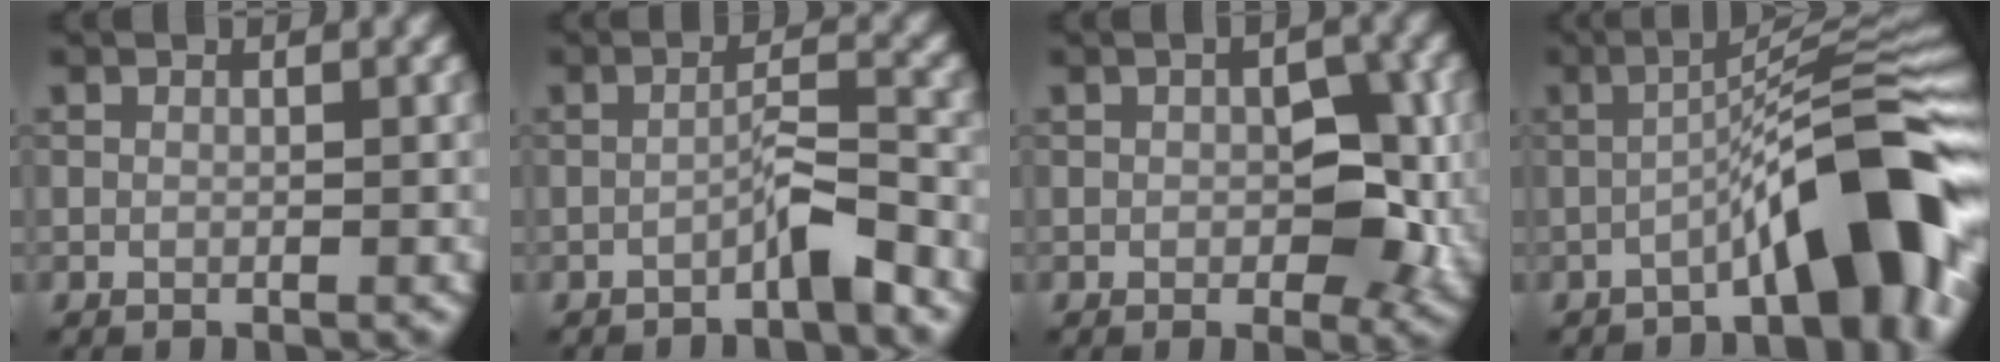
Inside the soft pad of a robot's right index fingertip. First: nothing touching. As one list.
[{"total": 2.5, "force": [-1.6, 0.2, 1.9], "torque": [-0.032, 0.015, -0.031]}, {"total": 5.2, "force": [-0.2, 2.8, 4.4], "torque": [-0.058, -0.004, 0.001]}, {"total": 9.6, "force": [-3.9, 1.7, 8.6], "torque": [-0.106, 0.029, -0.066]}]